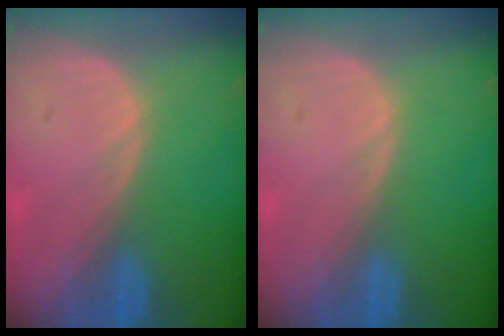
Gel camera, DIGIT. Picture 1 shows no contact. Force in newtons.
{"total": 0.0}